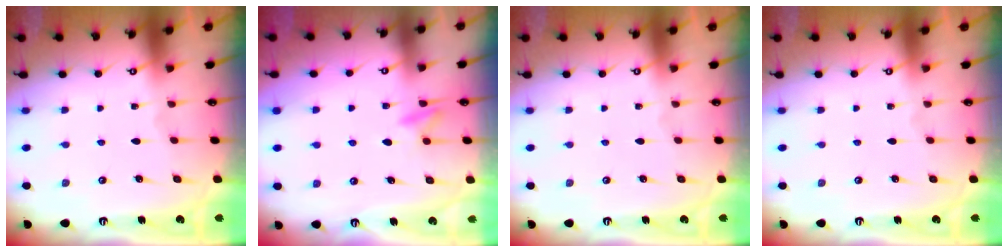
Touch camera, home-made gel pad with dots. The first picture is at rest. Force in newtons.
{"total": 8.7, "press": 8.6, "slide": 0.8}
{"total": 0.0}
{"total": 0.0}